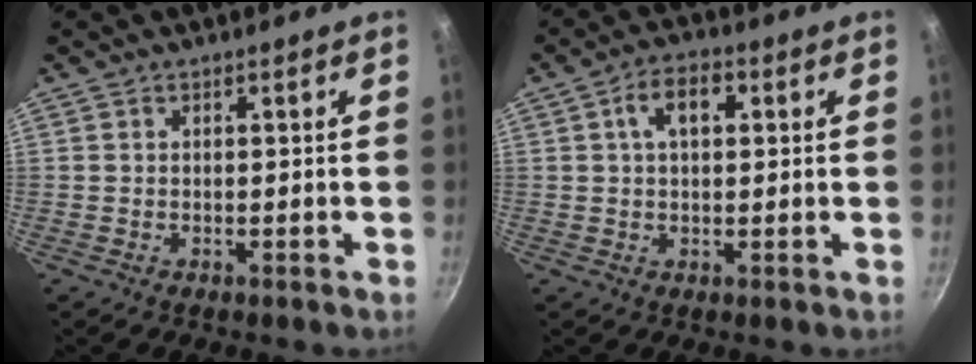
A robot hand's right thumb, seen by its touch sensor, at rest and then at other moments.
{"total": 6.7, "force": [1.6, 3.9, 5.1], "torque": [-0.070, 0.013, 0.021]}